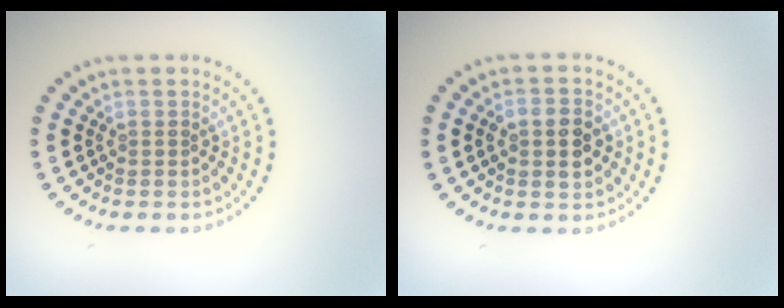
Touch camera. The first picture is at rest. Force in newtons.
{"total": 3.8, "press": 3.8, "slide": 0.1}